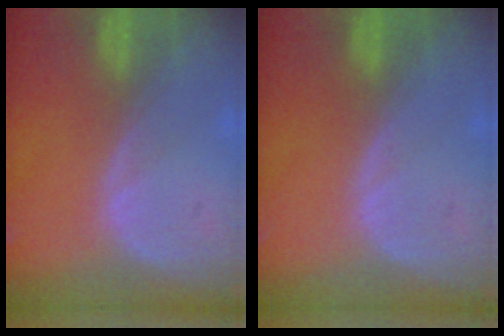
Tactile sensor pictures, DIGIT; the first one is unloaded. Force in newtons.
{"total": 0.0}